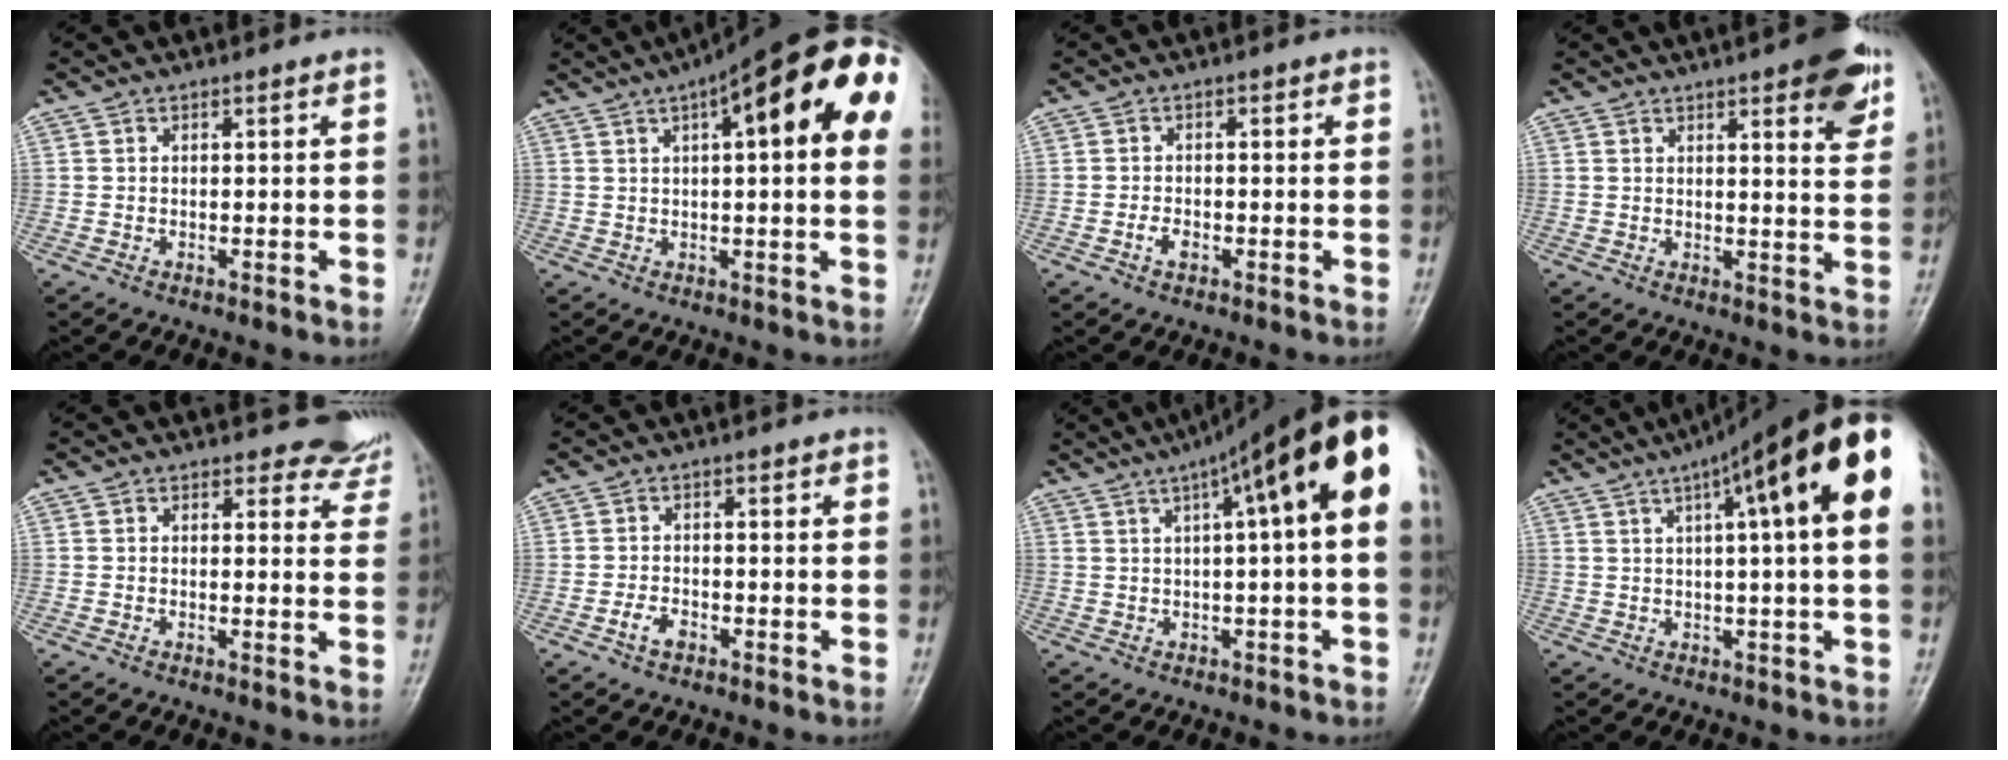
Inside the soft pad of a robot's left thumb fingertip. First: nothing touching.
{"total": 21.2, "force": [7.2, 5.6, 19.1], "torque": [-0.268, 0.033, 0.093]}
{"total": 2.2, "force": [-1.1, 1.4, 1.2], "torque": [-0.017, 0.008, -0.020]}
{"total": 9.3, "force": [5.2, 2.4, 7.4], "torque": [-0.074, -0.021, 0.061]}
{"total": 5.0, "force": [4.5, 2.1, -0.5], "torque": [0.044, -0.033, 0.030]}
{"total": 2.9, "force": [-1.7, 1.7, 1.5], "torque": [-0.026, 0.013, -0.030]}
{"total": 18.3, "force": [5.4, 3.6, 17.1], "torque": [-0.254, 0.038, 0.071]}
{"total": 20.6, "force": [7.0, 3.6, 19.1], "torque": [-0.281, 0.032, 0.092]}